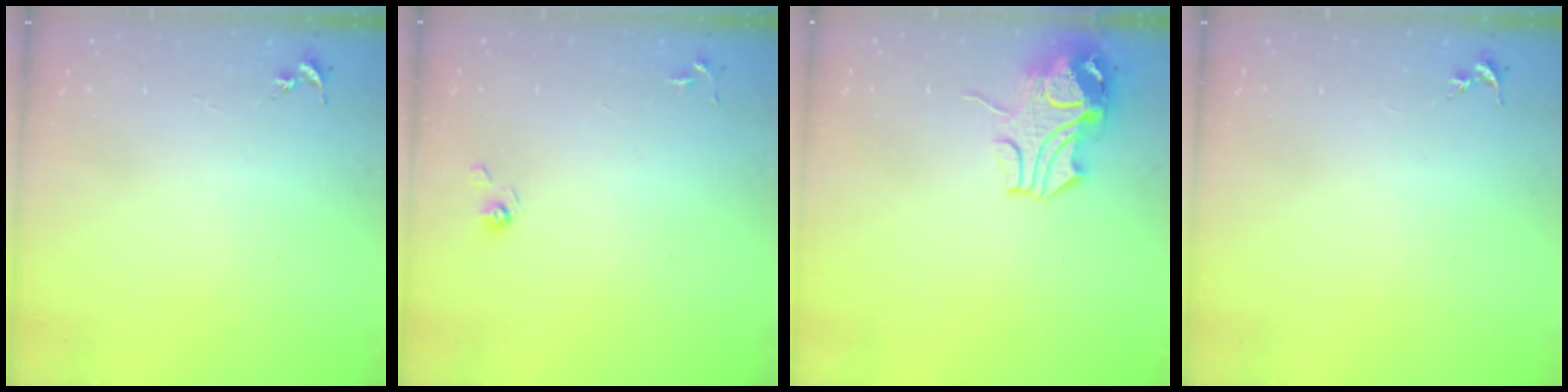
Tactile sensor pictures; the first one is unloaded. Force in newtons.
{"total": 5.4, "press": 5.2, "slide": 1.4}
{"total": 10.5, "press": 10.4, "slide": 1.1}
{"total": 0.0}